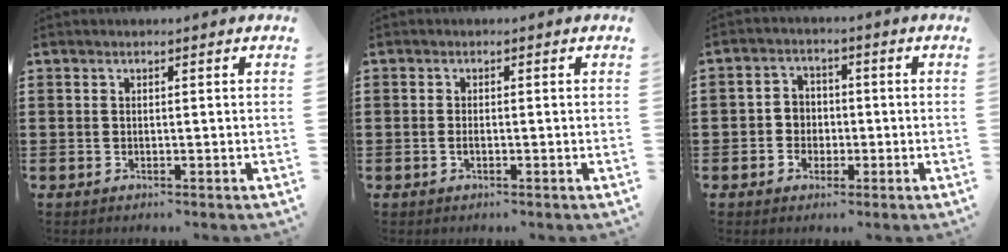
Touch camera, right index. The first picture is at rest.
{"total": 0.6, "force": [-0.3, 0.1, 0.5], "torque": [-0.009, -0.003, -0.004]}
{"total": 3.4, "force": [-0.9, 3.2, 0.8], "torque": [-0.027, 0.011, -0.022]}